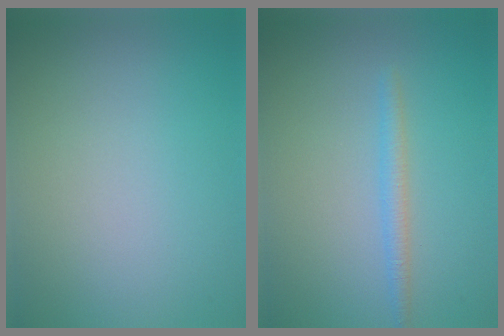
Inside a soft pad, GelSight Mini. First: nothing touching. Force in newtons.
{"total": 1.6, "press": 1.6, "slide": 0.0}